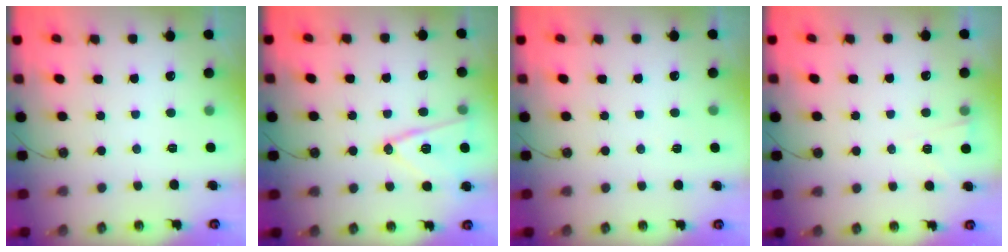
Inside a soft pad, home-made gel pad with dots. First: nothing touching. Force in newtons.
{"total": 13.3, "press": 13.1, "slide": 2.6}
{"total": 4.6, "press": 1.3, "slide": 4.4}
{"total": 2.7, "press": 2.1, "slide": 1.6}